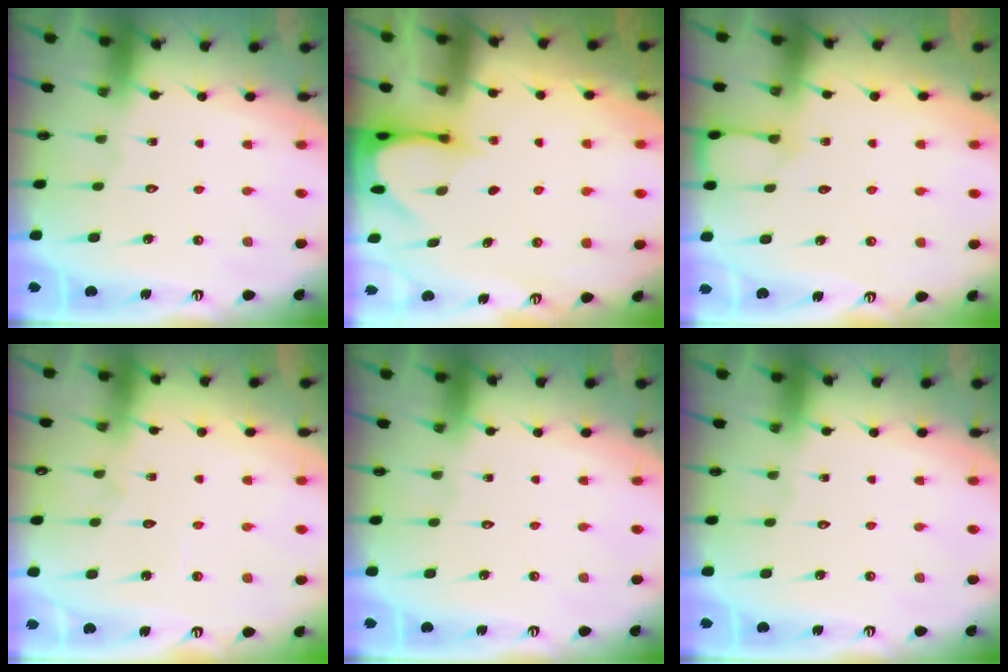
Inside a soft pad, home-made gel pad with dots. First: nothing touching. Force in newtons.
{"total": 3.8, "press": 3.7, "slide": 0.3}
{"total": 5.7, "press": 5.6, "slide": 0.5}
{"total": 4.1, "press": 4.0, "slide": 0.3}
{"total": 0.0}
{"total": 0.0}